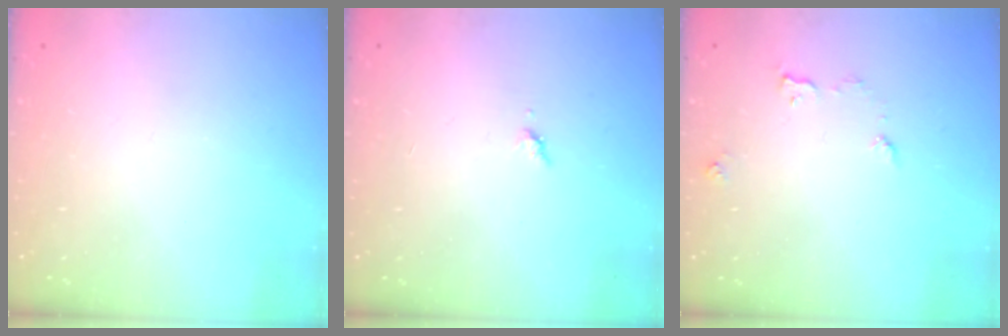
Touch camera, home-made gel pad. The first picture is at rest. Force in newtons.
{"total": 3.0, "press": 2.9, "slide": 0.5}
{"total": 5.3, "press": 5.2, "slide": 0.6}